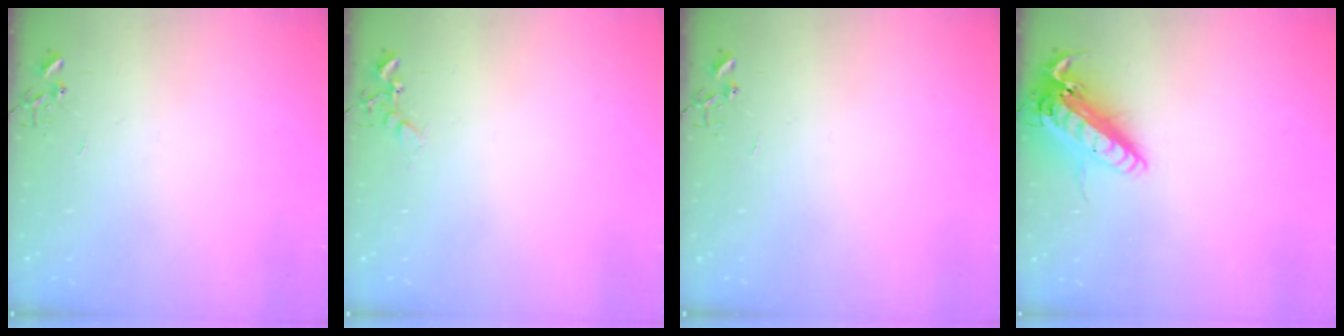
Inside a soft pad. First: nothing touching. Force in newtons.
{"total": 5.8, "press": 5.7, "slide": 1.0}
{"total": 0.0}
{"total": 17.8, "press": 17.5, "slide": 3.3}